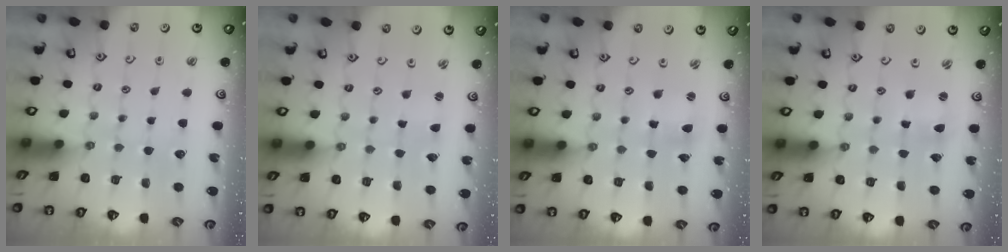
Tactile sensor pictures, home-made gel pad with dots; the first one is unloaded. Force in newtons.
{"total": 1.6, "press": 1.6, "slide": 0.3}
{"total": 2.8, "press": 2.8, "slide": 0.3}
{"total": 2.3, "press": 2.3, "slide": 0.3}